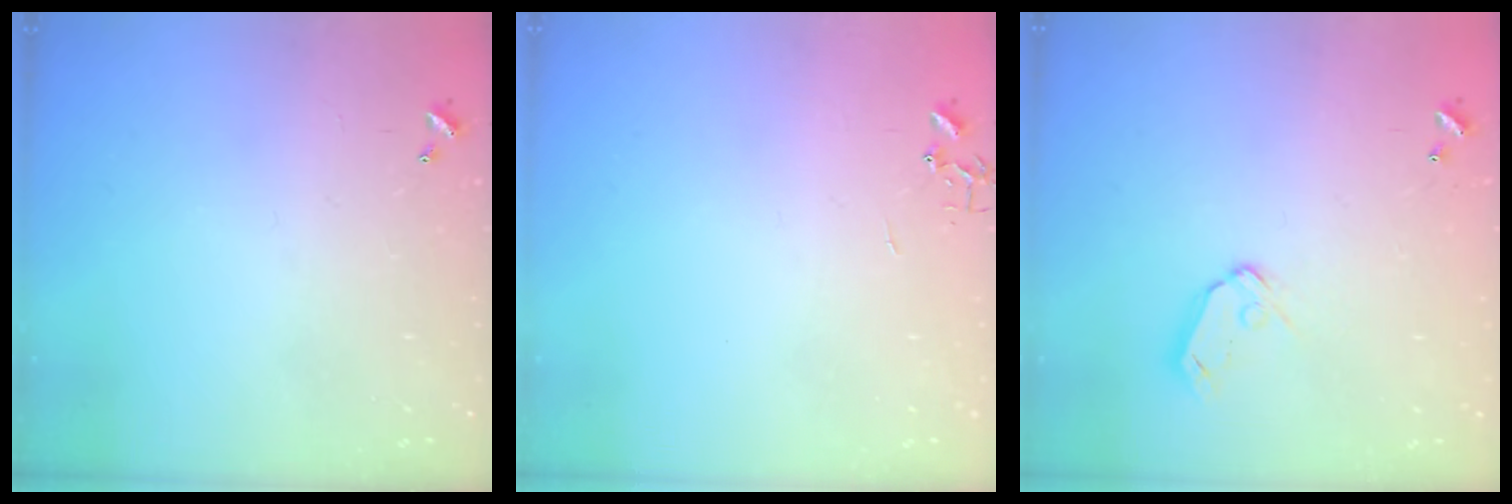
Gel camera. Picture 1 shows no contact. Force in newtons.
{"total": 0.0}
{"total": 7.1, "press": 7.1, "slide": 0.8}